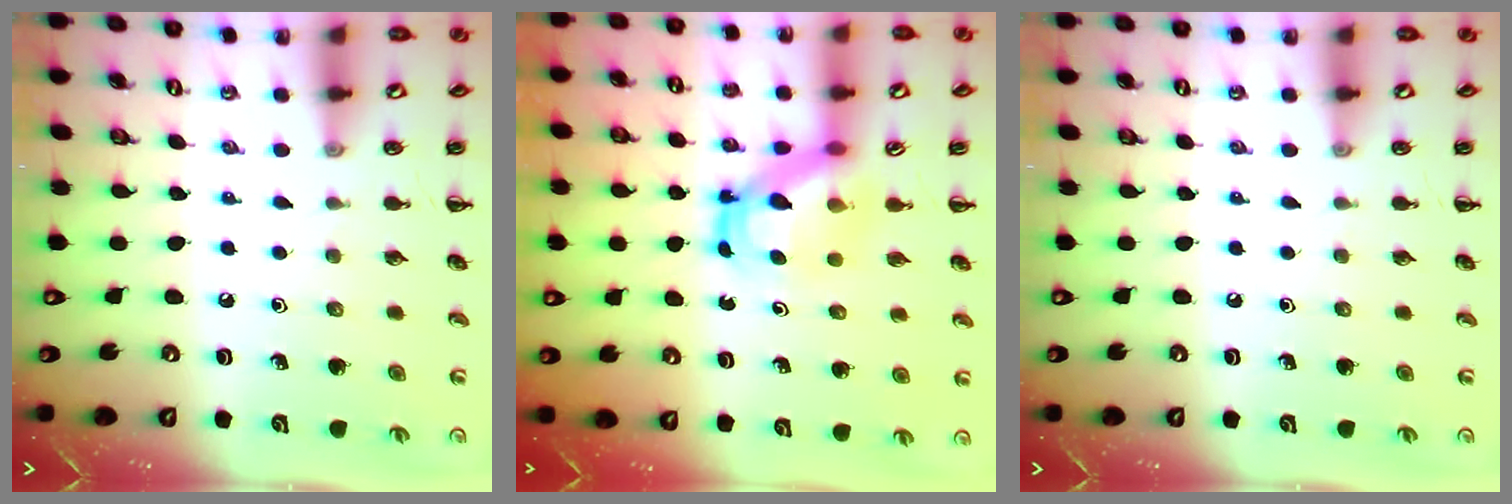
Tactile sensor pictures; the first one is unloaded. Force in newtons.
{"total": 5.2, "press": 5.2, "slide": 0.7}
{"total": 0.0}